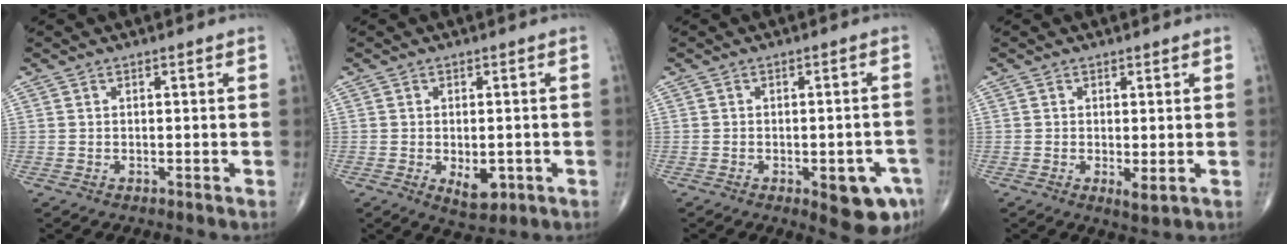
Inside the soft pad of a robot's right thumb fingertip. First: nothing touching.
{"total": 5.3, "force": [-1.4, 2.9, 4.3], "torque": [-0.051, -0.006, -0.013]}
{"total": 8.6, "force": [-3.6, 3.3, 7.1], "torque": [-0.068, 0.011, -0.037]}
{"total": 2.4, "force": [-0.3, 0.8, 2.2], "torque": [-0.039, -0.010, -0.006]}